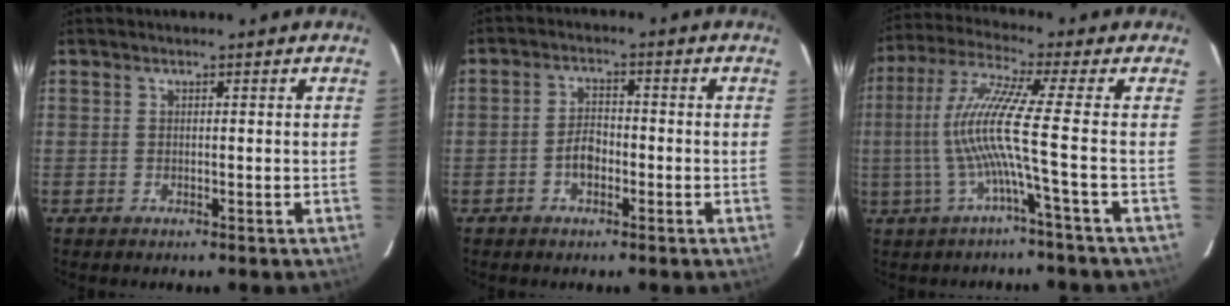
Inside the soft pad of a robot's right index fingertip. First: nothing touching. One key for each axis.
{"total": 3.5, "fx": -1.5, "fy": 2.2, "fz": 2.3, "tx": -0.044, "ty": 0.008, "tz": -0.026}
{"total": 9.8, "fx": -2.2, "fy": -2.5, "fz": 9.2, "tx": -0.183, "ty": -0.002, "tz": -0.038}